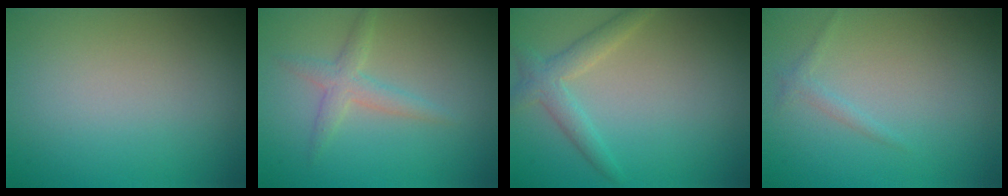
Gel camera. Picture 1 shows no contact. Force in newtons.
{"total": 2.1, "press": 2.1, "slide": 0.1}
{"total": 2.6, "press": 2.6, "slide": 0.2}
{"total": 0.9, "press": 0.9, "slide": 0.1}